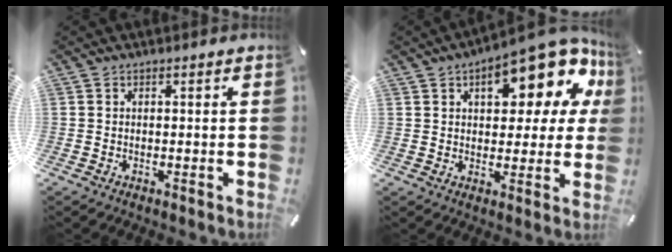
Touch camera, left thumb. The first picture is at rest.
{"total": 17.2, "force": [9.0, 8.1, 12.3], "torque": [-0.148, -0.060, 0.142]}